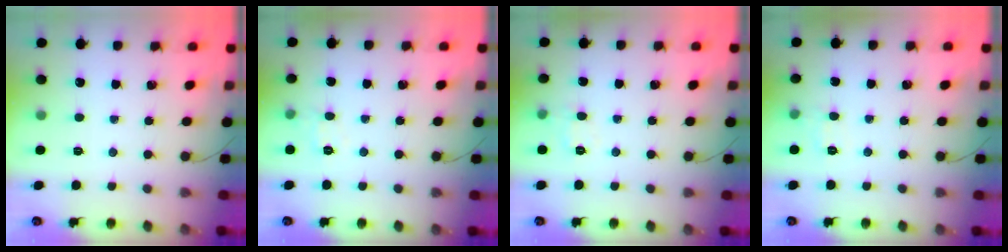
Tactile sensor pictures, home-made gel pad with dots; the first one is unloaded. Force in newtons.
{"total": 6.1, "press": 5.9, "slide": 1.4}
{"total": 6.6, "press": 6.4, "slide": 1.5}
{"total": 6.2, "press": 6.0, "slide": 1.5}